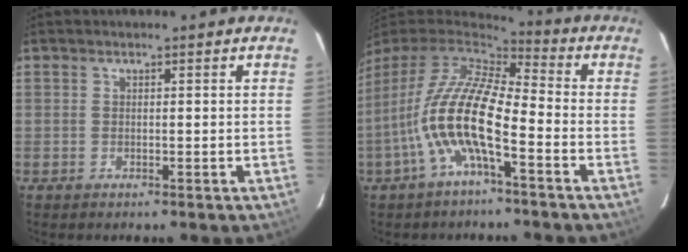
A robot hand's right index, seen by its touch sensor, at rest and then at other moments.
{"total": 14.8, "force": [-5.2, 3.8, 13.3], "torque": [-0.255, -0.013, -0.104]}